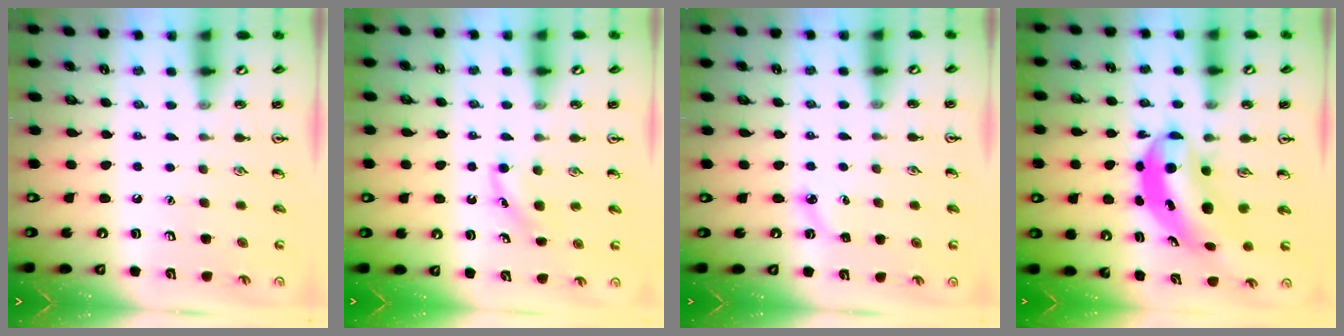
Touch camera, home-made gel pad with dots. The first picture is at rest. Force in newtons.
{"total": 3.8, "press": 3.5, "slide": 1.6}
{"total": 3.1, "press": 3.0, "slide": 0.9}
{"total": 6.6, "press": 6.4, "slide": 1.8}